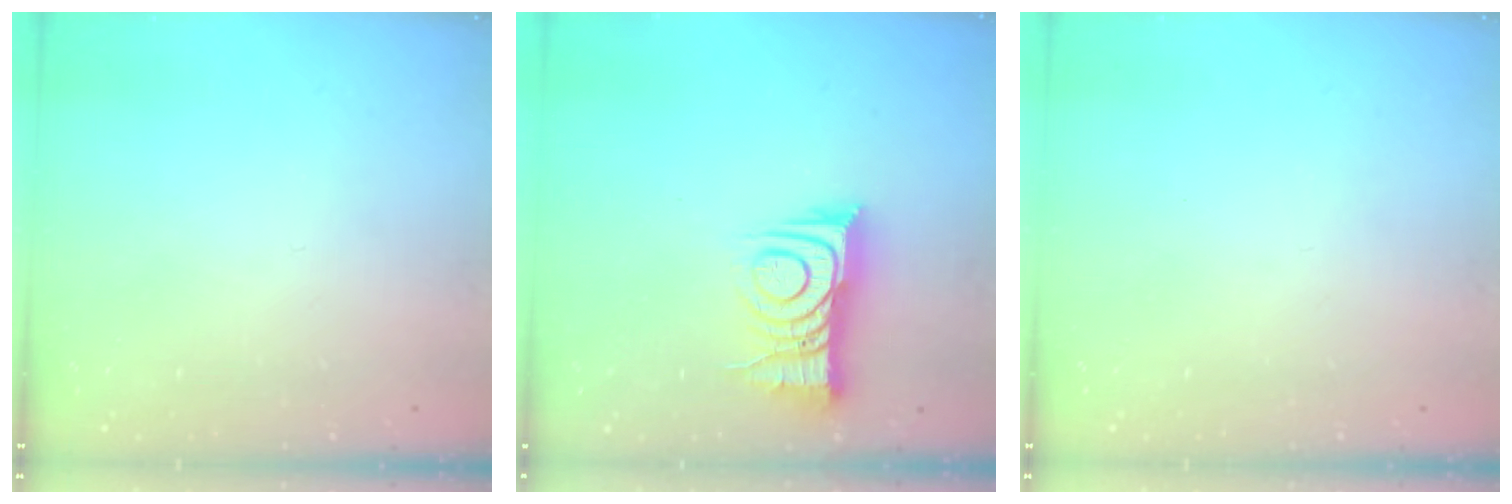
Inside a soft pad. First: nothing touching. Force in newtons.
{"total": 10.6, "press": 10.6, "slide": 1.0}
{"total": 0.0}